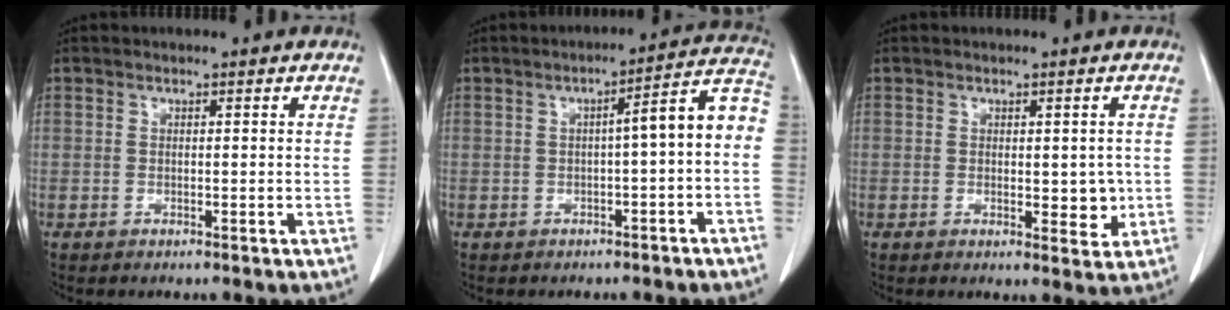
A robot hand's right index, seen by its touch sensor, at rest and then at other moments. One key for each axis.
{"total": 7.6, "fx": -1.2, "fy": 0.9, "fz": 7.4, "tx": -0.092, "ty": 0.032, "tz": -0.021}
{"total": 3.8, "fx": -0.1, "fy": 1.8, "fz": 3.3, "tx": -0.034, "ty": -0.005, "tz": 0.007}